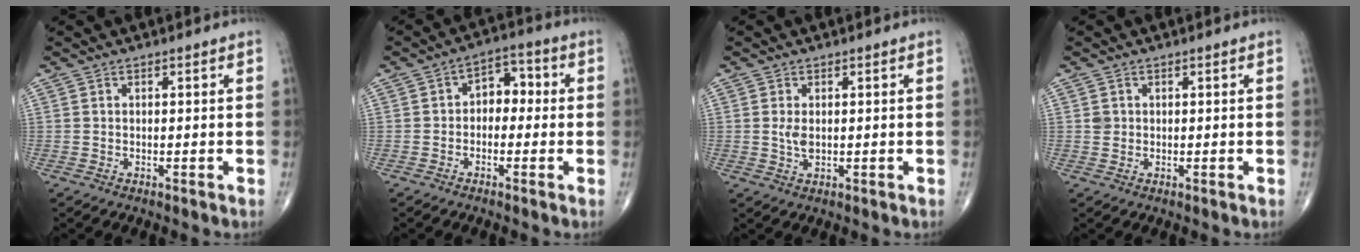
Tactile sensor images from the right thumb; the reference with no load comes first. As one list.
[{"total": 5.8, "force": [-0.3, 4.2, 4.1], "torque": [-0.030, 0.026, -0.019]}, {"total": 2.3, "force": [0.2, 1.3, 1.9], "torque": [-0.042, -0.006, 0.005]}, {"total": 1.2, "force": [0.3, 1.1, 0.4], "torque": [-0.001, 0.000, 0.006]}]